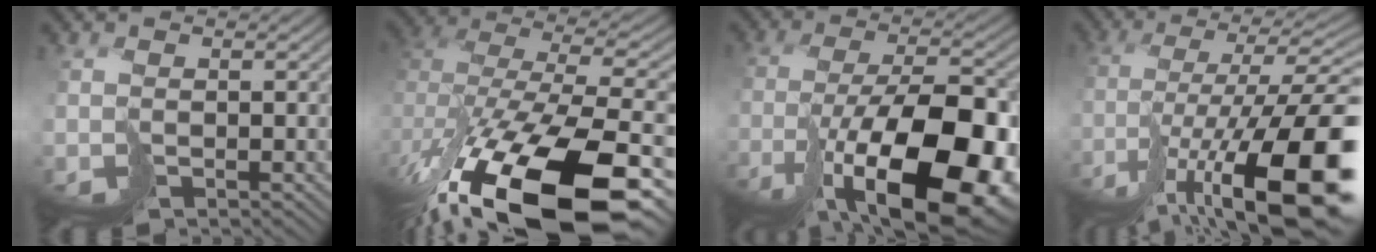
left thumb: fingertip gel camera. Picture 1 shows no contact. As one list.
[{"total": 16.9, "force": [-8.9, 8.4, 11.7], "torque": [-0.234, -0.065, -0.107]}, {"total": 17.4, "force": [-8.0, 6.4, 14.1], "torque": [-0.214, -0.009, -0.124]}, {"total": 17.6, "force": [-8.9, 4.4, 14.5], "torque": [-0.238, -0.005, -0.152]}]